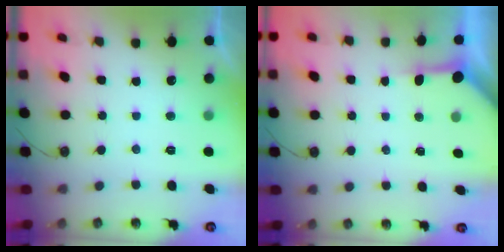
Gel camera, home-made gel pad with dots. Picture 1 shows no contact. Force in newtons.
{"total": 3.4, "press": 3.4, "slide": 0.4}